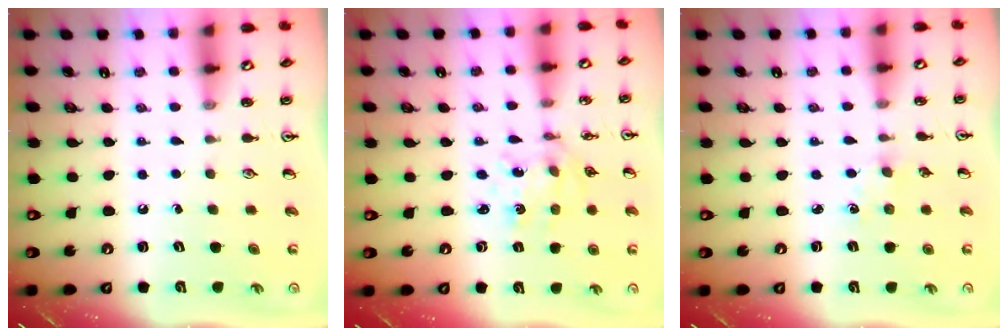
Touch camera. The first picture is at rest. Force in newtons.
{"total": 2.9, "press": 2.7, "slide": 1.0}
{"total": 2.4, "press": 2.4, "slide": 0.4}